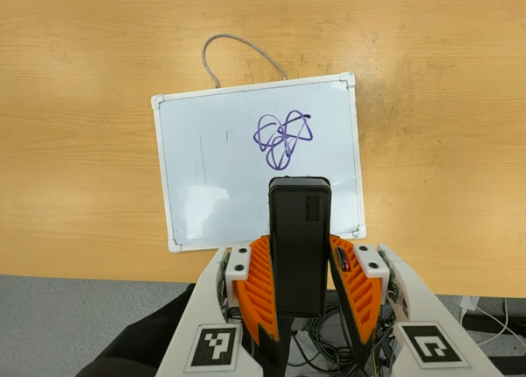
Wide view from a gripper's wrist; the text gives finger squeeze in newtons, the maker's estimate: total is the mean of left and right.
{"total": 3.6, "left": 2.2, "right": 5.1}